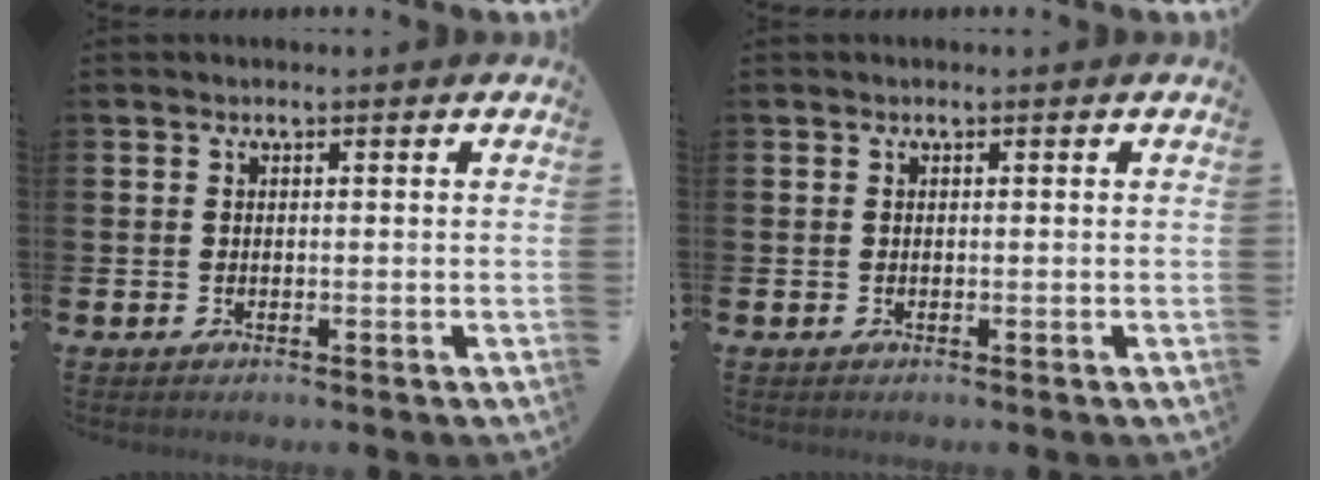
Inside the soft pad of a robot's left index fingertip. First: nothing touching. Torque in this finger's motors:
{"motor_torque": [0.00, 0.00, 0.00, 0.00]}